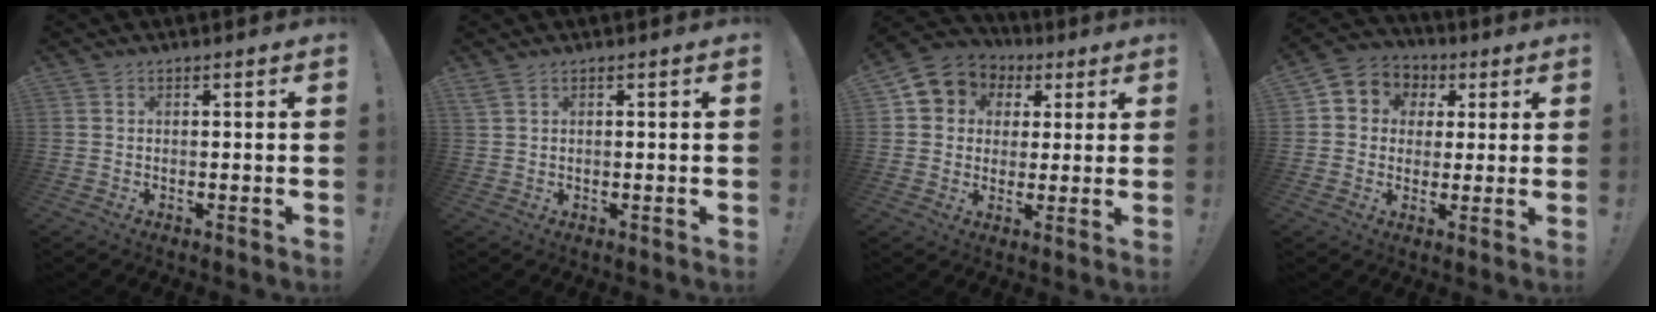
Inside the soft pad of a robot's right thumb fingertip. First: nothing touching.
{"total": 1.5, "force": [1.0, 0.4, 1.1], "torque": [-0.023, 0.002, 0.018]}
{"total": 8.1, "force": [2.6, 7.3, 2.1], "torque": [-0.032, -0.012, 0.055]}
{"total": 6.7, "force": [0.7, 6.4, 1.9], "torque": [-0.015, -0.004, 0.017]}